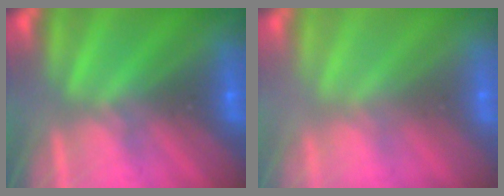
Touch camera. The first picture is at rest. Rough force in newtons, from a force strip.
{"total": 3.0}